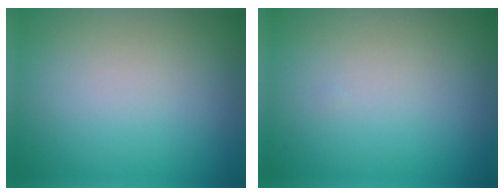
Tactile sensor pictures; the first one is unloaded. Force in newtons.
{"total": 0.0}